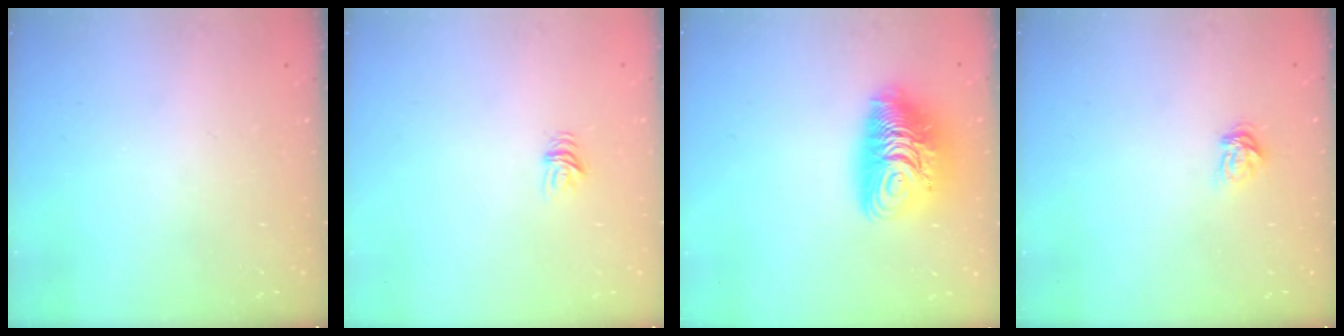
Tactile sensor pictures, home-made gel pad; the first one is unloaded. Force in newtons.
{"total": 4.5, "press": 4.4, "slide": 0.5}
{"total": 14.1, "press": 14.0, "slide": 1.2}
{"total": 5.5, "press": 5.5, "slide": 0.6}